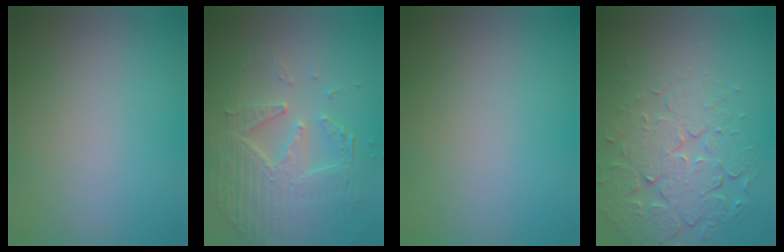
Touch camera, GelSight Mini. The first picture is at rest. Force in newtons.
{"total": 6.7, "press": 5.1, "slide": 4.3}
{"total": 0.0}
{"total": 6.7, "press": 5.1, "slide": 4.4}